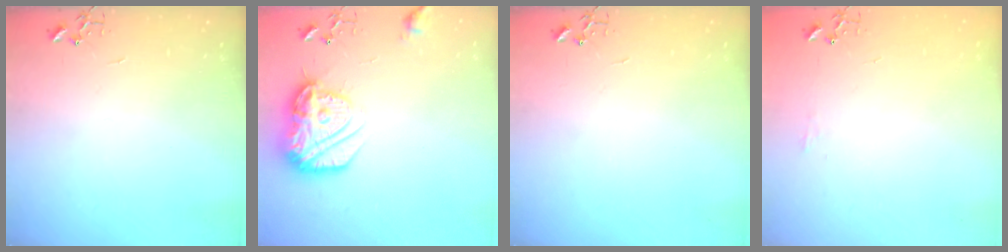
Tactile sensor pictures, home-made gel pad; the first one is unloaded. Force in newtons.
{"total": 17.4, "press": 17.4, "slide": 1.3}
{"total": 0.0}
{"total": 4.5, "press": 4.4, "slide": 0.7}